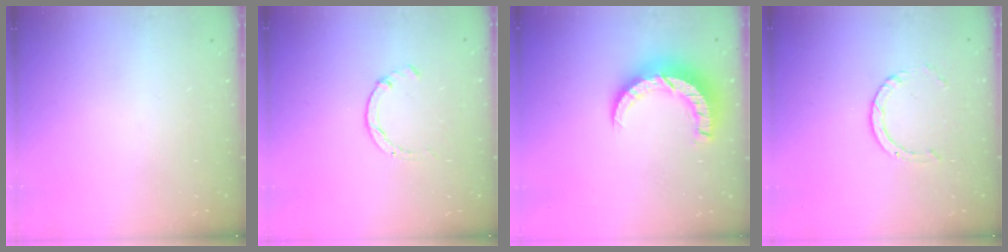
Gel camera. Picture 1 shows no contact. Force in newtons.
{"total": 1.7, "press": 1.7, "slide": 0.3}
{"total": 8.9, "press": 8.9, "slide": 0.9}
{"total": 4.1, "press": 4.1, "slide": 0.4}